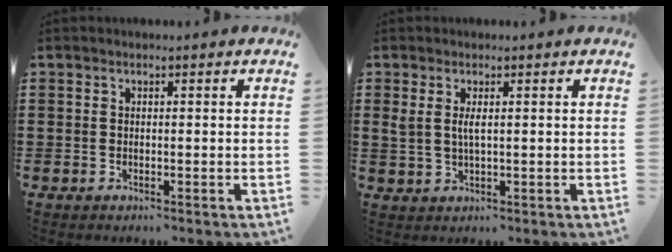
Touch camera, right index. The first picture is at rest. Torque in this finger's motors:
{"motor_torque": [0.06, 0.38, 0.05, 0.00]}